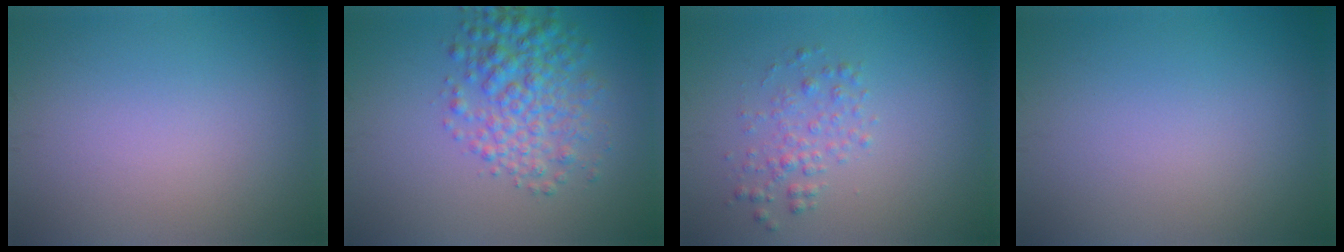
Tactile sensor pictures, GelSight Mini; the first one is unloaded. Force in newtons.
{"total": 4.9, "press": 4.9, "slide": 0.1}
{"total": 2.0, "press": 2.0, "slide": 0.0}
{"total": 0.0}